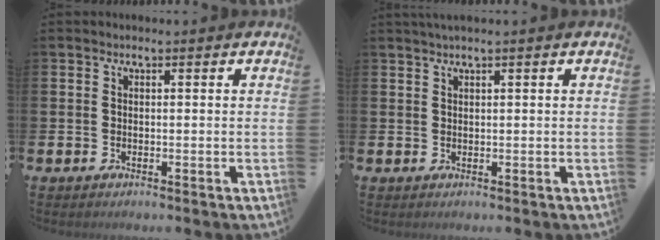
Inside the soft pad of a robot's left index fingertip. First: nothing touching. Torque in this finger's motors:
{"motor_torque": [-0.28, -0.62, -0.04, 0.00]}